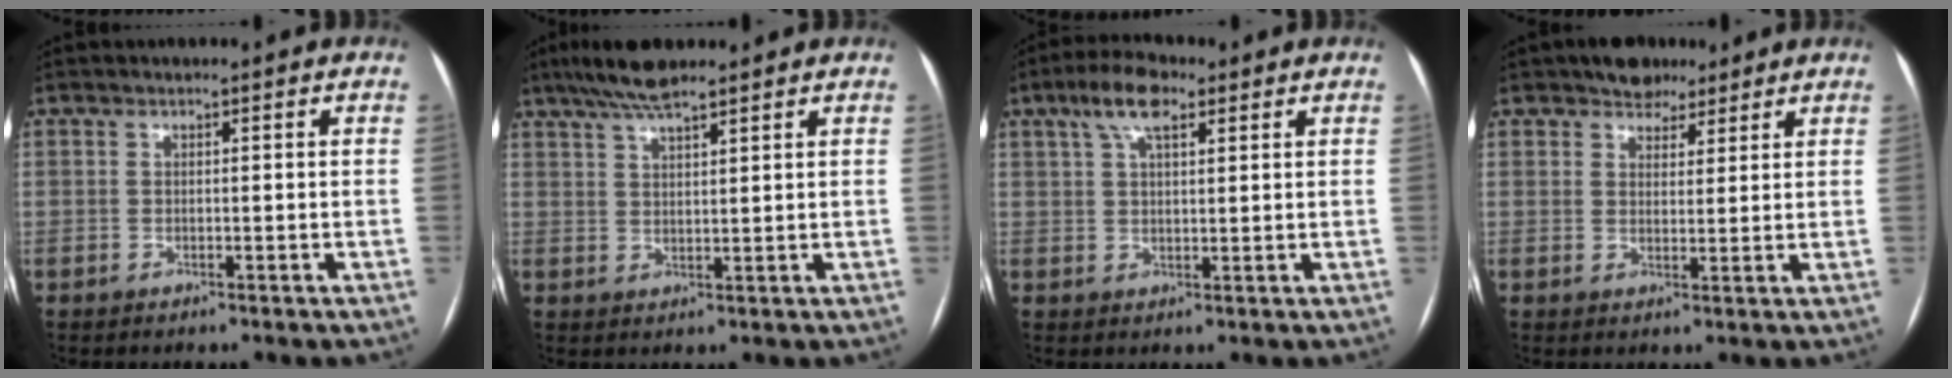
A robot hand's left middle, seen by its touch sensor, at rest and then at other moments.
{"total": 6.3, "force": [5.0, 0.8, 3.7], "torque": [-0.071, 0.021, 0.091]}
{"total": 6.5, "force": [3.6, 2.2, 4.9], "torque": [-0.099, 0.021, 0.063]}
{"total": 4.7, "force": [3.6, 2.8, 1.4], "torque": [-0.016, 0.009, 0.057]}